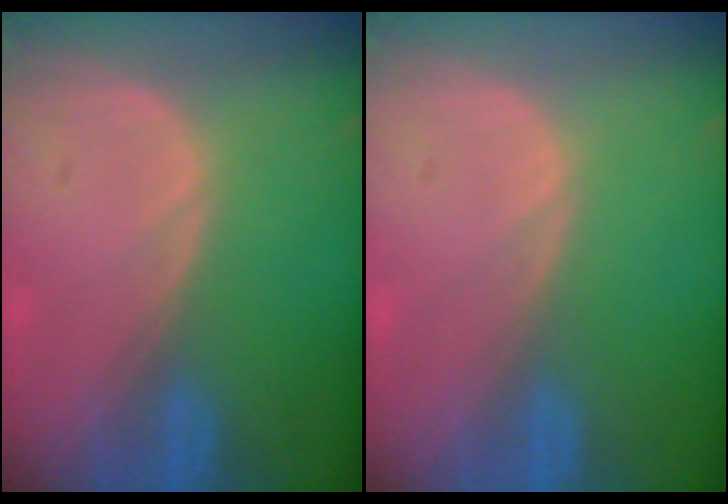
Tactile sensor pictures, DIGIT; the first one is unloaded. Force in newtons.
{"total": 0.0}